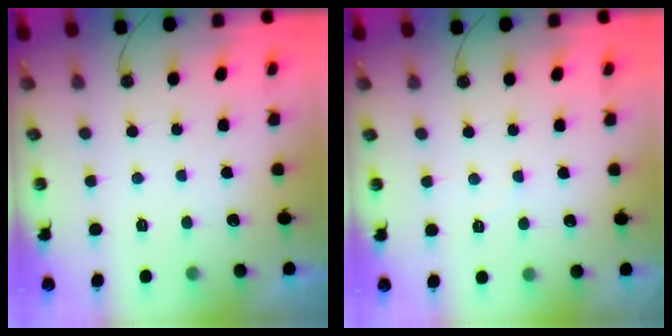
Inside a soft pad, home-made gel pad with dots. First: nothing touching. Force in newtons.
{"total": 3.8, "press": 3.7, "slide": 0.6}